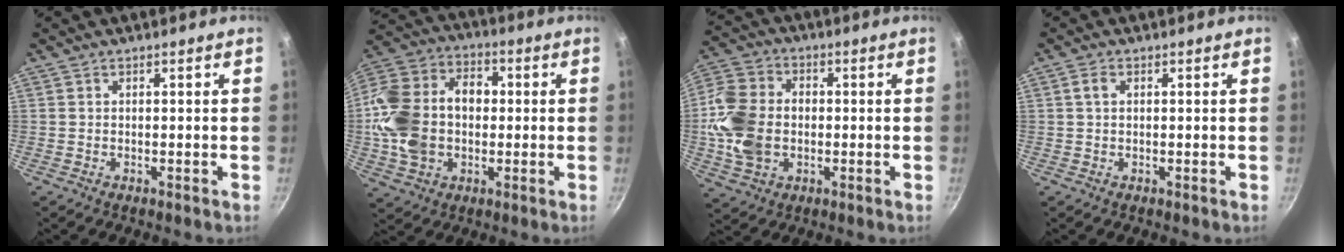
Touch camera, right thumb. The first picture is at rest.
{"total": 19.3, "force": [-0.6, 14.2, 13.1], "torque": [-0.238, 0.038, -0.017]}
{"total": 14.1, "force": [-1.1, 10.5, 9.3], "torque": [-0.174, 0.015, -0.028]}
{"total": 1.7, "force": [0.4, 1.0, 1.3], "torque": [-0.027, 0.004, 0.006]}